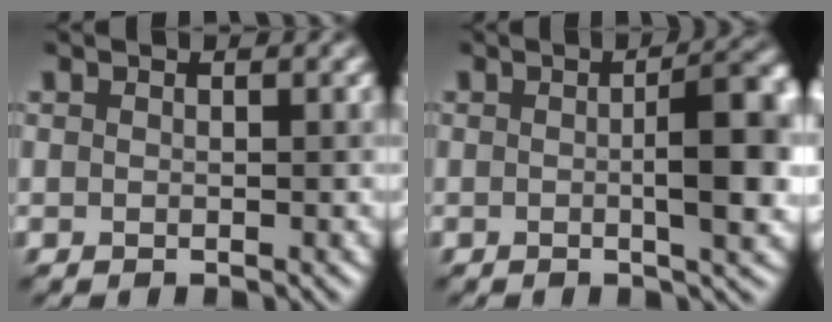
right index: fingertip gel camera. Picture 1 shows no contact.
{"total": 6.1, "force": [-0.1, 1.3, 5.9], "torque": [-0.079, 0.001, 0.001]}